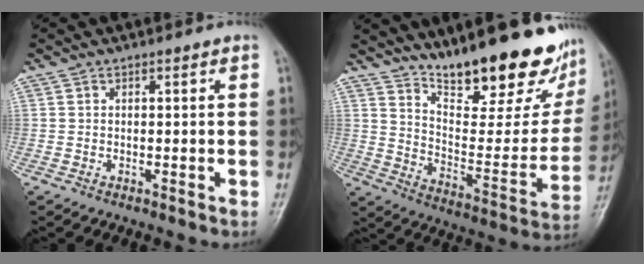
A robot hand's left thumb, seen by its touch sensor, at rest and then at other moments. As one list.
[{"total": 25.1, "force": [18.6, 7.3, 15.1], "torque": [-0.184, -0.112, 0.279]}]